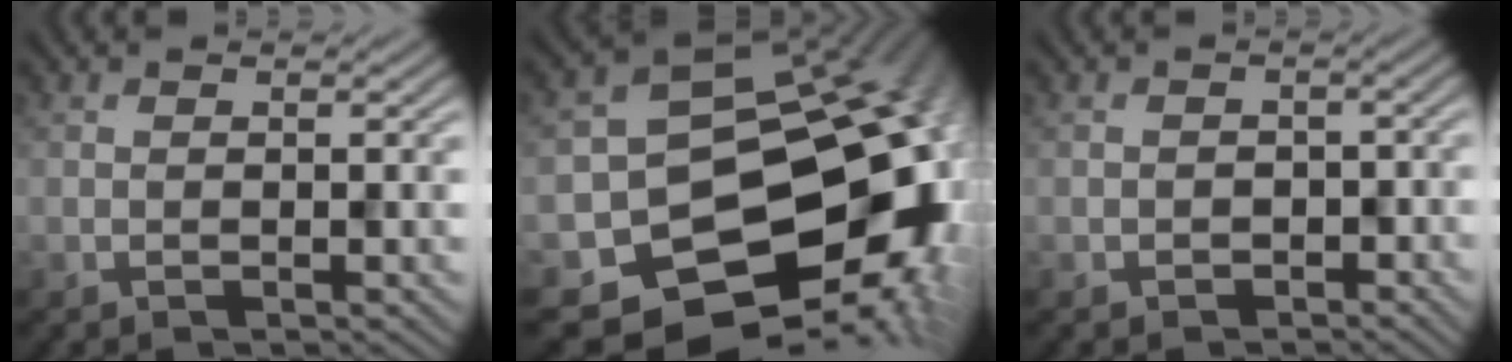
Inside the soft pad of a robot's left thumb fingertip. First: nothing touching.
{"total": 18.6, "force": [-5.3, 14.8, 10.0], "torque": [-0.169, -0.024, -0.074]}
{"total": 1.5, "force": [-0.7, 1.3, 0.4], "torque": [-0.002, -0.002, -0.013]}